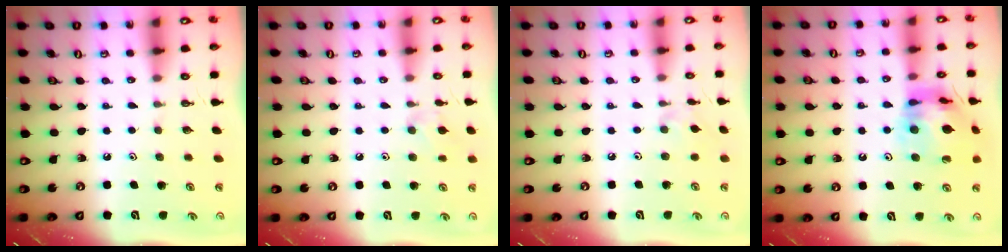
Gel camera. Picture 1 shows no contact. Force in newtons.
{"total": 7.5, "press": 7.5, "slide": 0.9}
{"total": 1.8, "press": 1.7, "slide": 0.5}
{"total": 16.0, "press": 15.9, "slide": 2.0}